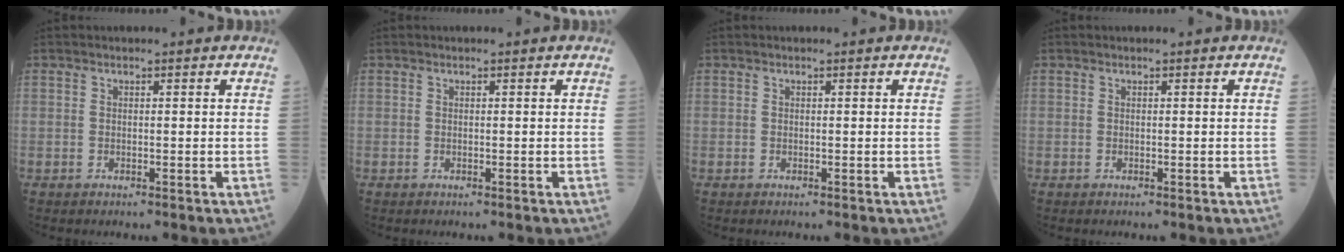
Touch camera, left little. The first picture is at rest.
{"total": 0.0}
{"total": 0.0}
{"total": 0.0}